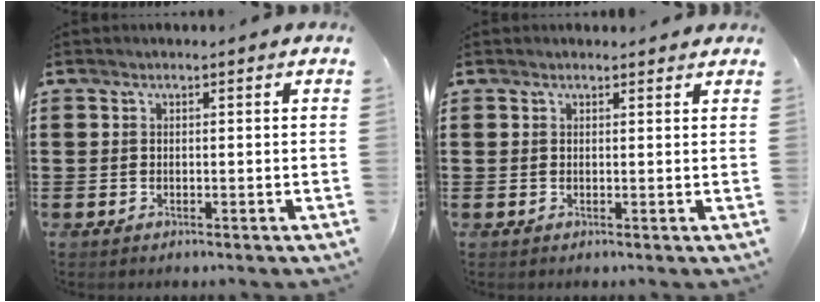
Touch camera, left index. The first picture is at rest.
{"total": 0.6, "force": [0.6, 0.3, 0.1], "torque": [-0.004, 0.002, 0.012]}